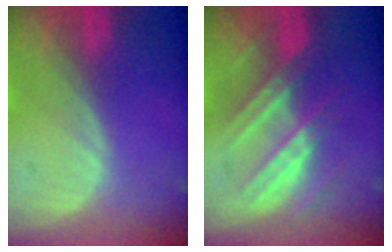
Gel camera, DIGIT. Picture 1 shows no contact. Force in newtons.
{"total": 7.3, "press": 7.3, "slide": 1.0}